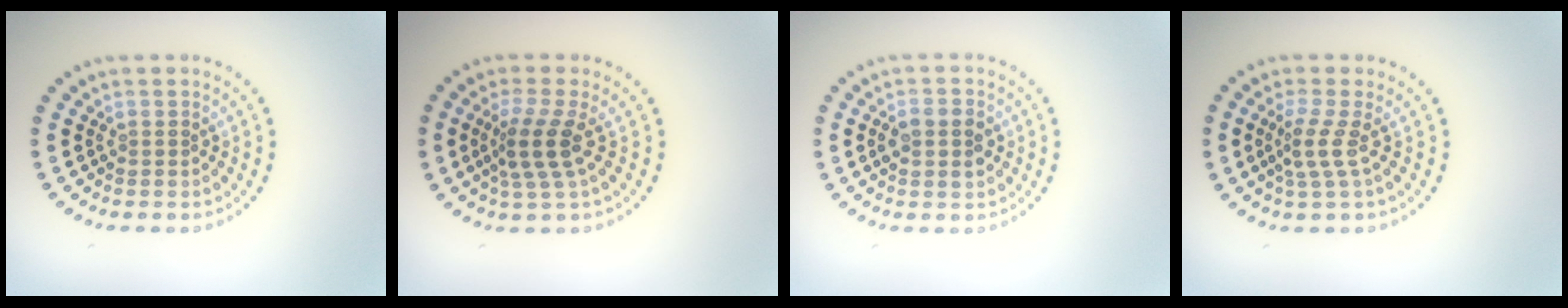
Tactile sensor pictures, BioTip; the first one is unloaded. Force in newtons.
{"total": 3.2, "press": 2.4, "slide": 2.1}
{"total": 2.8, "press": 2.8, "slide": 0.1}
{"total": 2.4, "press": 1.6, "slide": 1.7}